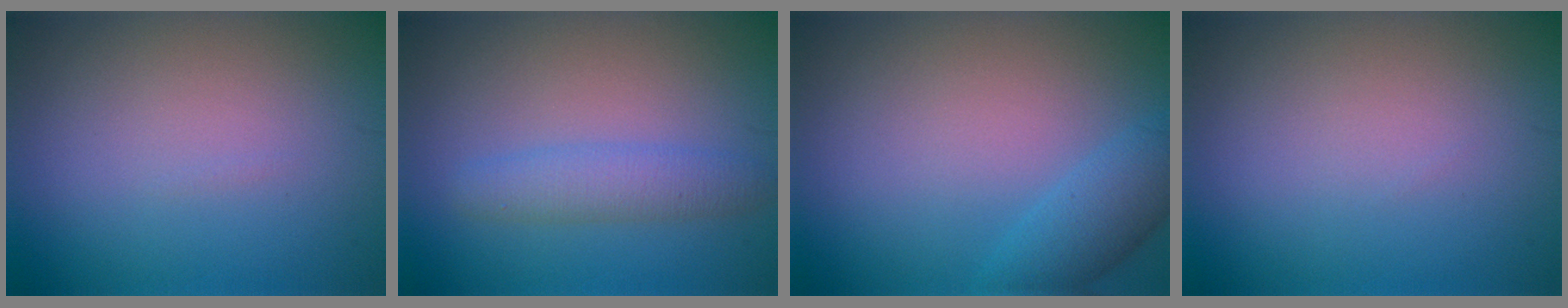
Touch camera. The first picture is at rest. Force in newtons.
{"total": 2.7, "press": 2.7, "slide": 0.2}
{"total": 3.0, "press": 3.0, "slide": 0.1}
{"total": 0.0}